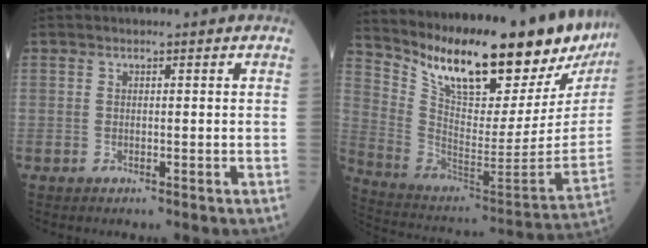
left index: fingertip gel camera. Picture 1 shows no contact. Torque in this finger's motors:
{"motor_torque": [0.41, -0.51, 0.52, 0.12]}